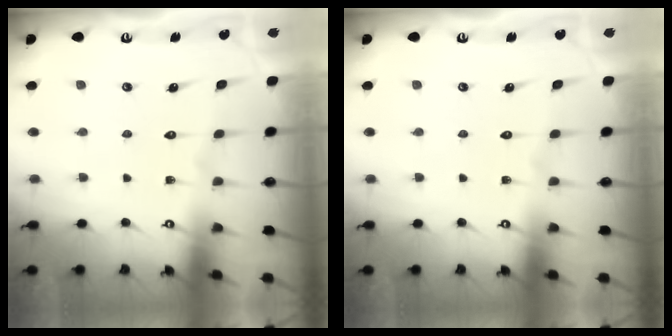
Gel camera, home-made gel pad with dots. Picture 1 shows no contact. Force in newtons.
{"total": 0.0}